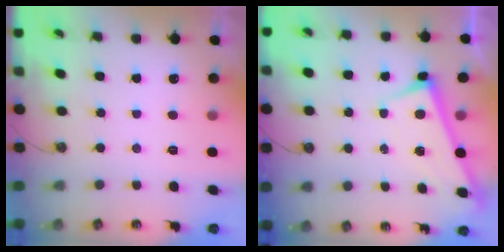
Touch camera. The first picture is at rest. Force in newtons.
{"total": 2.9, "press": 2.9, "slide": 0.1}